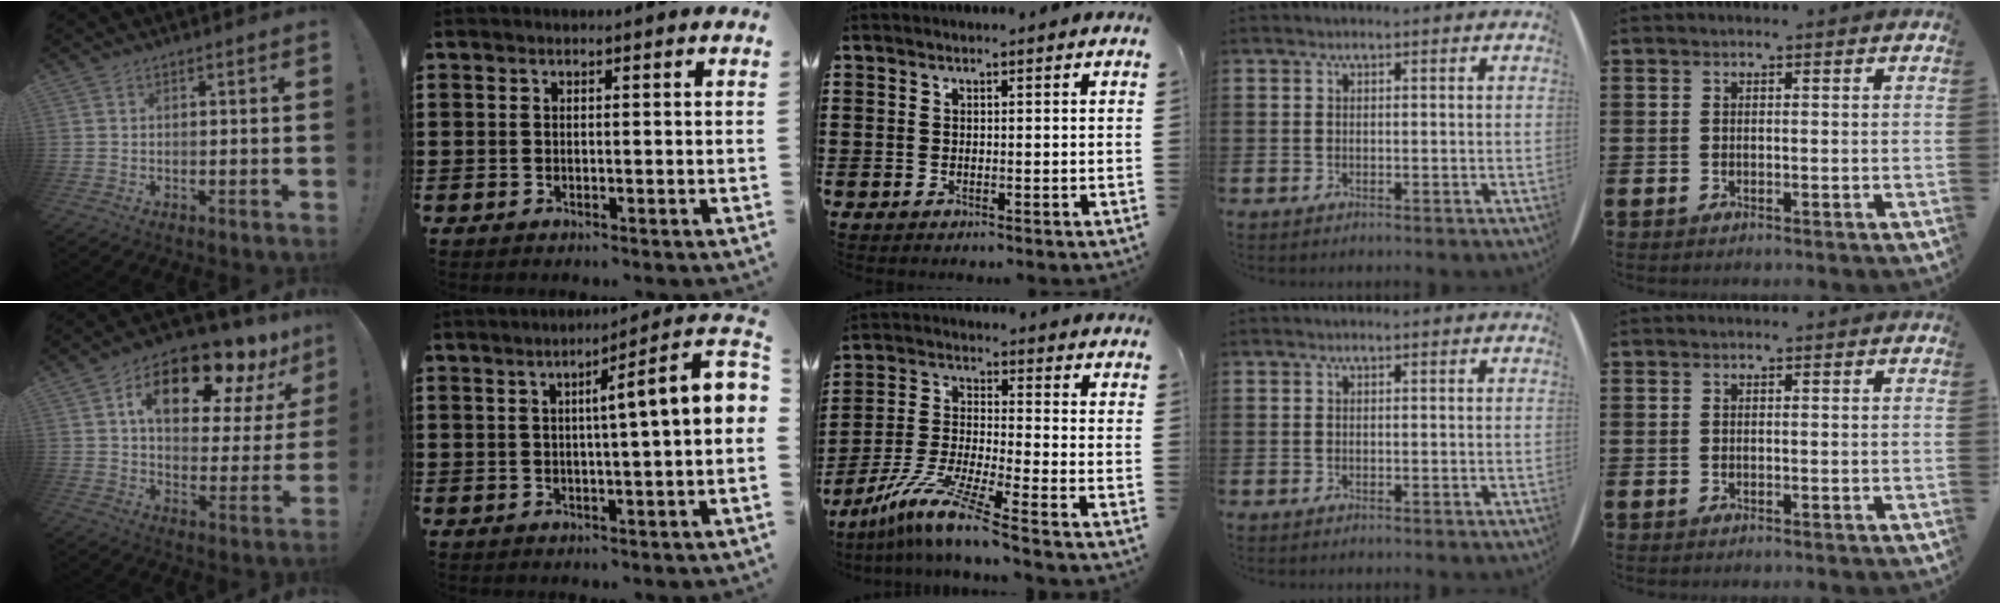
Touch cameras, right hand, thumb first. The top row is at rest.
{"thumb": {"total": 18.2, "force": [10.7, 7.8, 12.5], "torque": [-0.190, -0.063, 0.175]}, "index": {"total": 6.0, "force": [0.7, -0.5, 5.9], "torque": [-0.097, -0.022, 0.001]}, "middle": {"total": 9.4, "force": [-7.3, 0.1, 5.9], "torque": [-0.125, -0.006, -0.147]}}